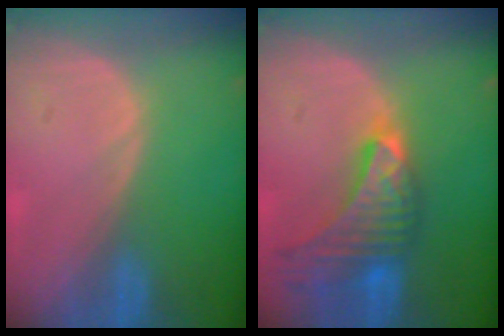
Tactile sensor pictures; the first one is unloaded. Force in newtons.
{"total": 9.6, "press": 8.5, "slide": 4.4}